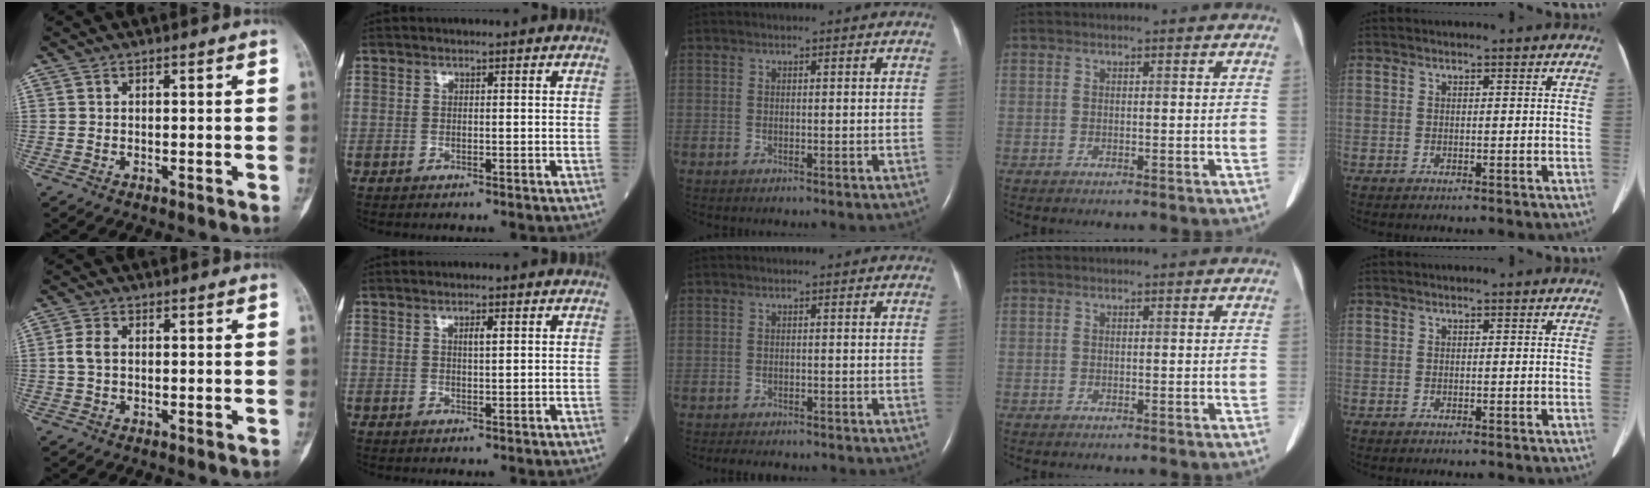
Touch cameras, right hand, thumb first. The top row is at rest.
{"thumb": {"total": 2.9, "force": [0.1, 1.8, 2.3], "torque": [-0.055, 0.006, -0.002]}, "index": {"total": 1.5, "force": [0.6, 0.3, 1.3], "torque": [-0.023, -0.001, 0.008]}, "middle": {"total": 3.7, "force": [-3.2, 1.2, 1.5], "torque": [-0.026, -0.008, -0.039]}}